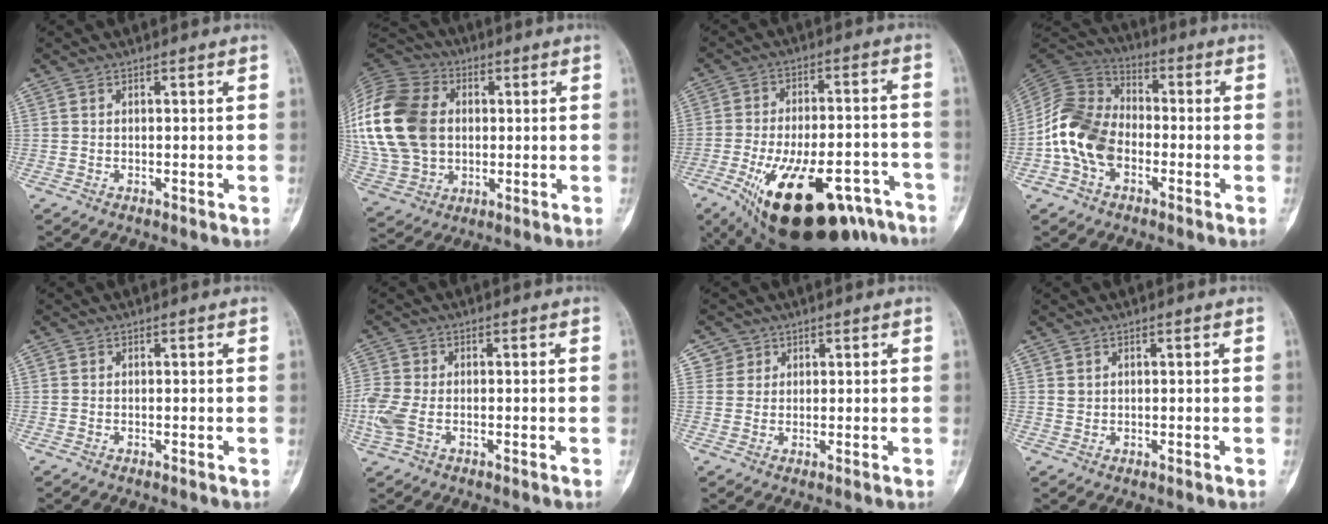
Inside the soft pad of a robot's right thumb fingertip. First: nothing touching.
{"total": 25.0, "force": [2.7, 18.6, 16.5], "torque": [-0.362, 0.014, 0.057]}
{"total": 25.8, "force": [-14.1, 11.1, 18.6], "torque": [-0.266, 0.049, -0.204]}
{"total": 13.9, "force": [-3.5, 9.7, 9.2], "torque": [-0.168, 0.036, -0.076]}
{"total": 0.0}
{"total": 6.3, "force": [-1.3, 4.0, 4.7], "torque": [-0.136, 0.004, -0.029]}
{"total": 2.9, "force": [1.5, 2.5, -0.3], "torque": [0.025, -0.002, 0.020]}
{"total": 0.9, "force": [0.5, 0.7, 0.2], "torque": [0.000, -0.001, 0.012]}